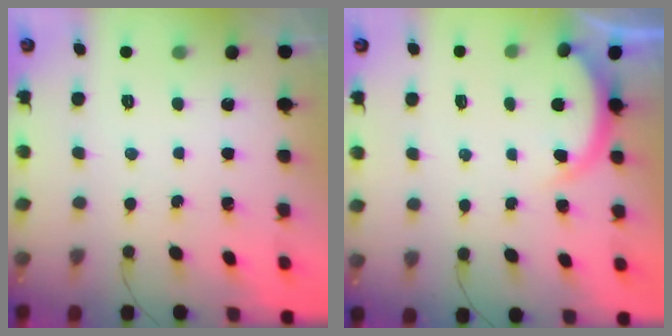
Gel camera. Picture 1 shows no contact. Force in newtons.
{"total": 4.6, "press": 4.6, "slide": 0.6}